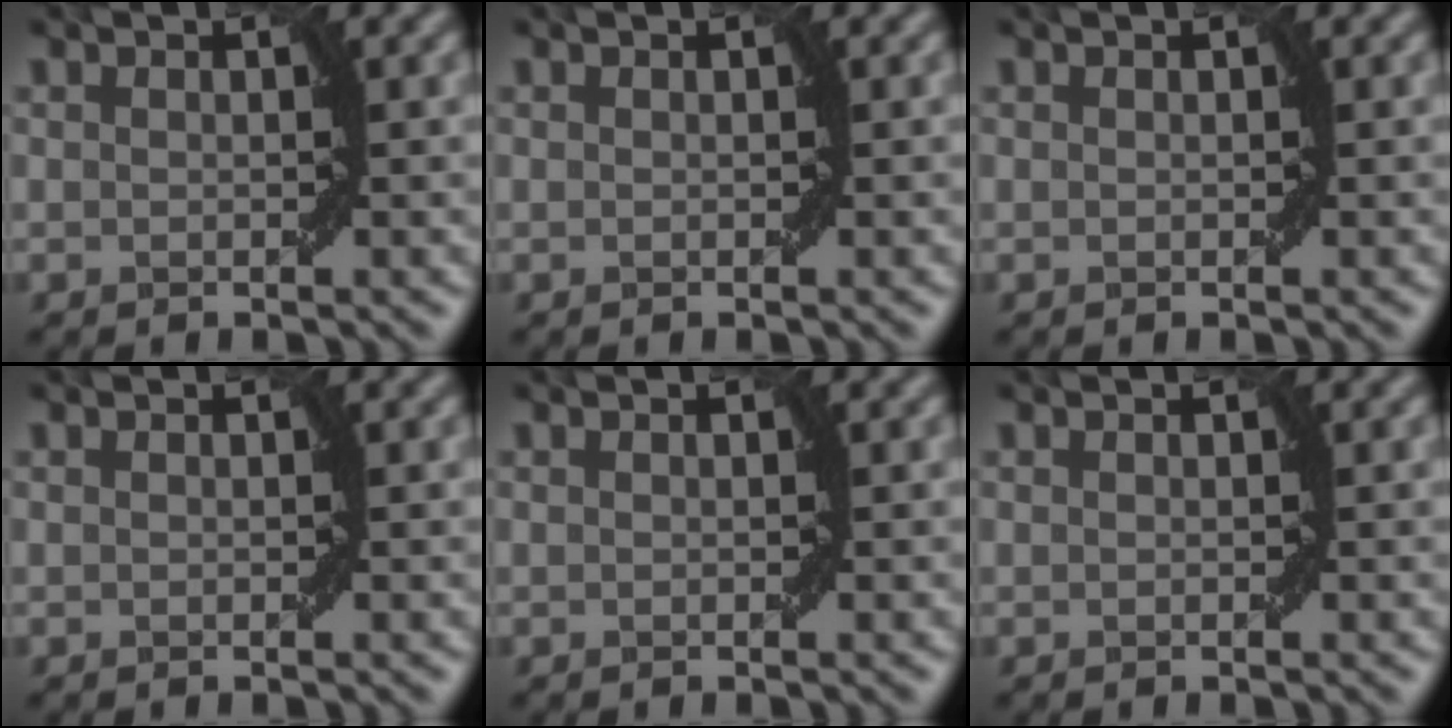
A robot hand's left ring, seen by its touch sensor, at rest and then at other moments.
{"total": 0.0}
{"total": 0.0}
{"total": 0.0}
{"total": 0.0}
{"total": 0.0}